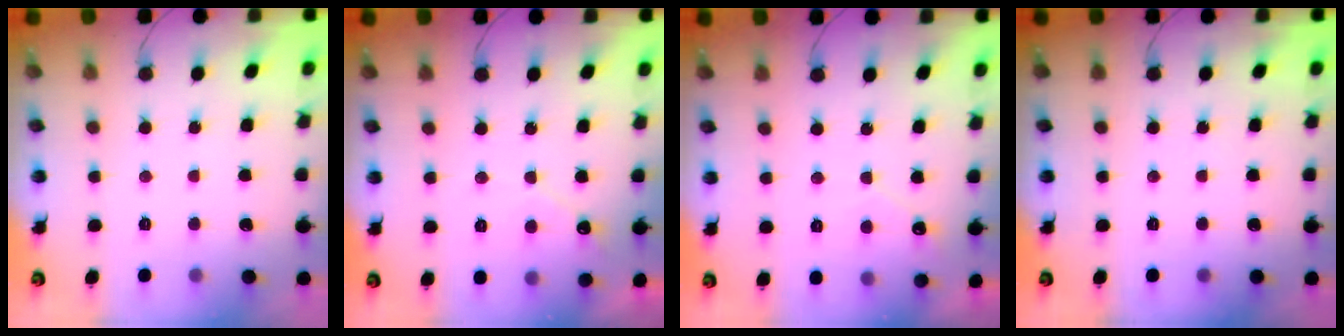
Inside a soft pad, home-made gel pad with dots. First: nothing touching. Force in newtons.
{"total": 4.8, "press": 4.8, "slide": 0.3}
{"total": 2.7, "press": 2.7, "slide": 0.1}
{"total": 0.0}